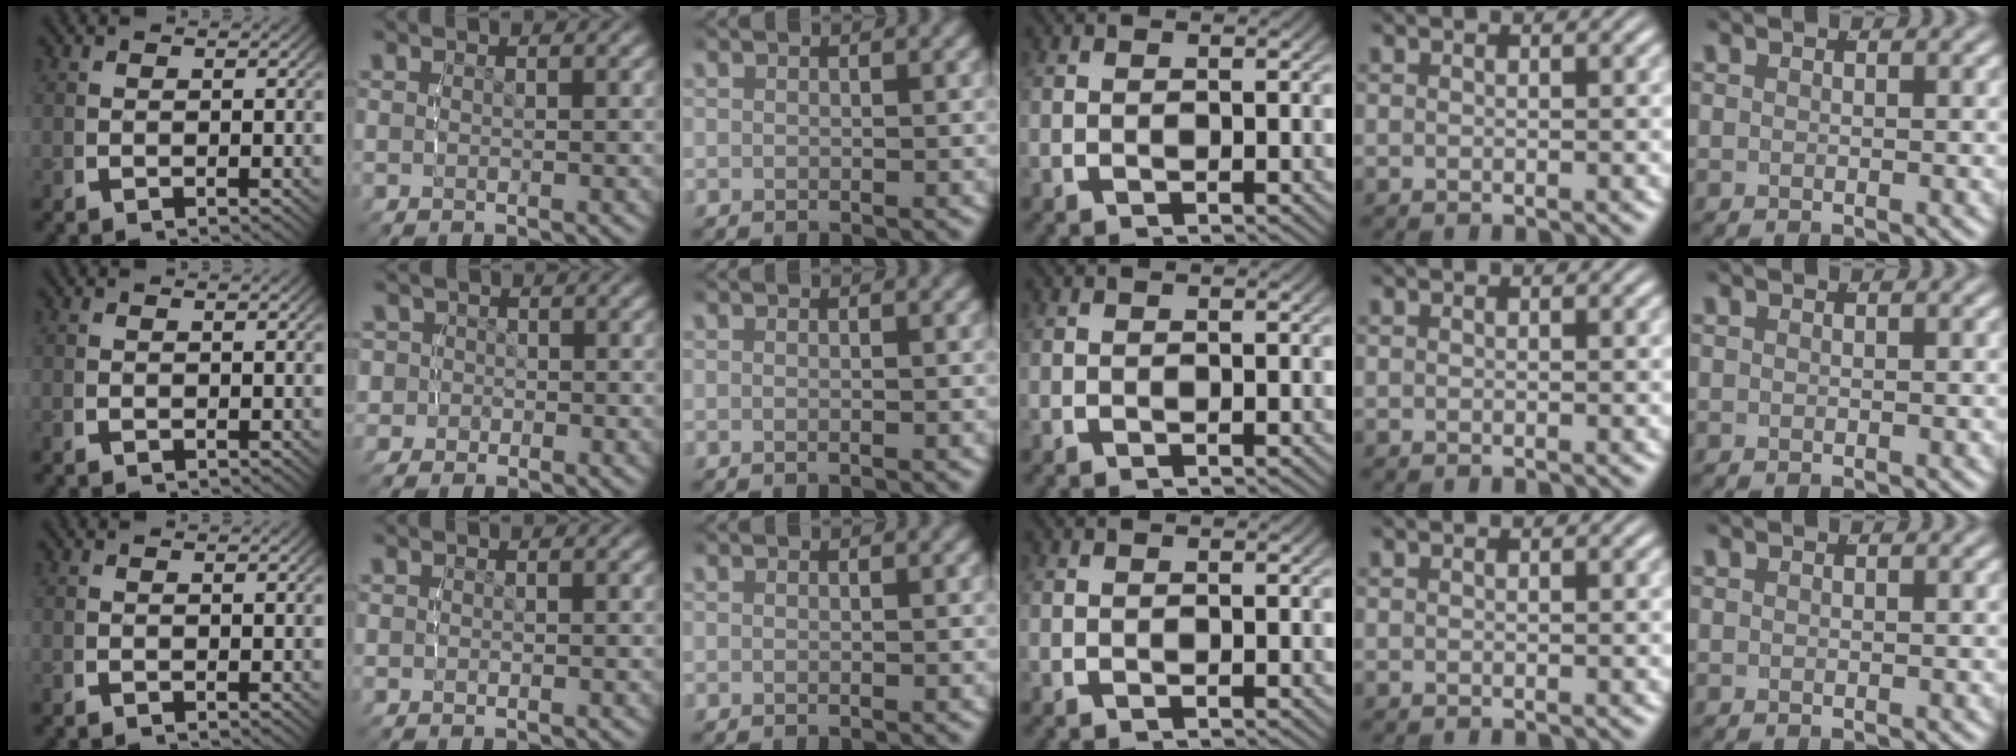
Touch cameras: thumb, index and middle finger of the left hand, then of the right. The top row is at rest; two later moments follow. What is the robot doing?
{"motion": "lift_and_place", "object": "cloth"}